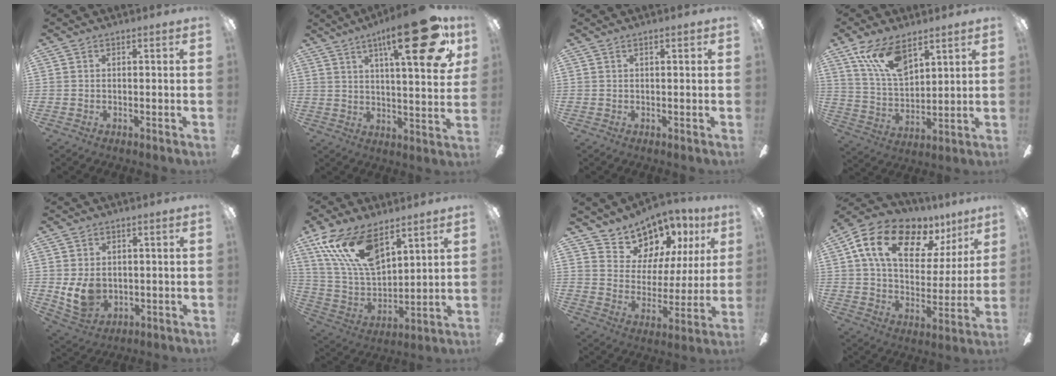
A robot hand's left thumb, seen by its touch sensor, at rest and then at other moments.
{"total": 22.8, "force": [11.7, 6.7, 18.4], "torque": [-0.252, -0.055, 0.170]}
{"total": 1.2, "force": [0.7, 0.2, 1.0], "torque": [-0.020, 0.001, 0.011]}
{"total": 13.3, "force": [8.8, 5.9, 8.1], "torque": [-0.159, -0.029, 0.164]}
{"total": 8.3, "force": [0.7, 6.5, 5.2], "torque": [-0.111, -0.010, 0.012]}
{"total": 18.4, "force": [11.4, 8.6, 11.6], "torque": [-0.254, -0.052, 0.207]}
{"total": 11.5, "force": [9.6, 6.4, 1.3], "torque": [-0.043, -0.086, 0.183]}
{"total": 18.6, "force": [10.8, 10.7, 10.8], "torque": [-0.193, -0.044, 0.189]}